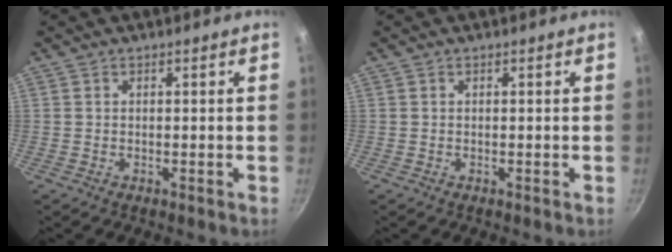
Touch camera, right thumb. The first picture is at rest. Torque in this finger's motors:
{"motor_torque": [0.00, 0.00, 0.00, 0.00, 0.00]}